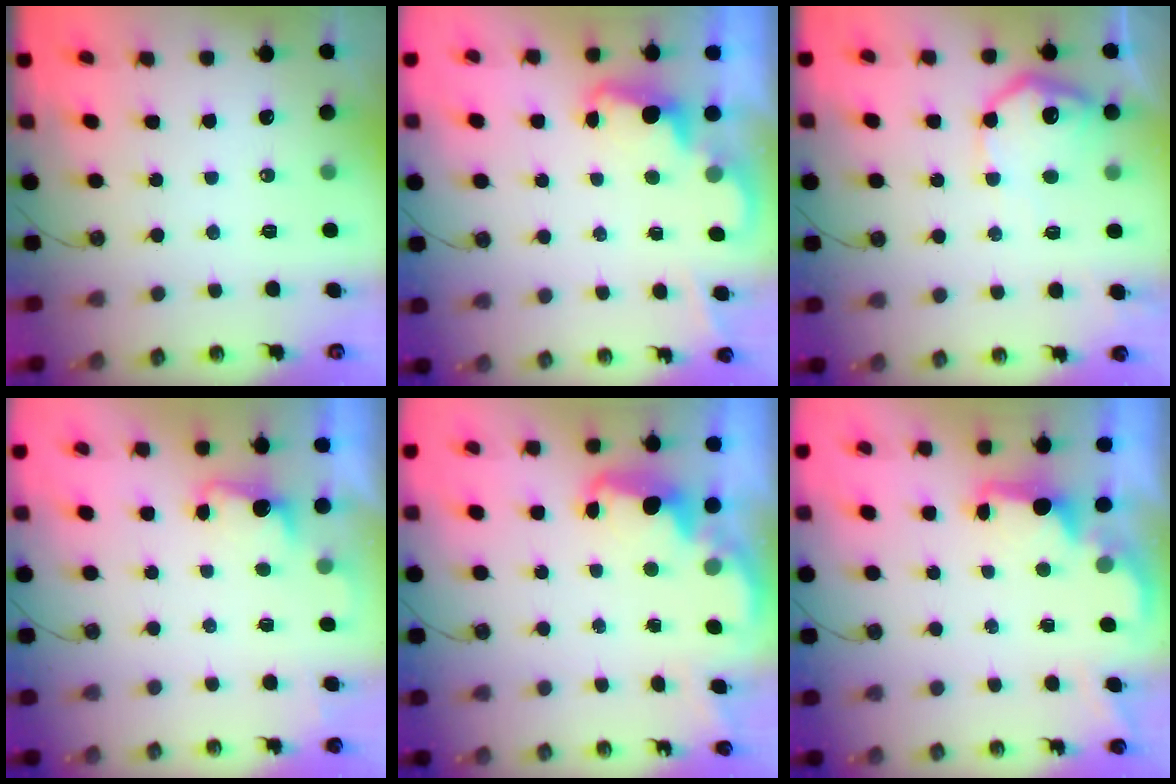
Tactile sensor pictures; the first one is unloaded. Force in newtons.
{"total": 2.4, "press": 2.3, "slide": 0.5}
{"total": 12.7, "press": 12.7, "slide": 0.5}
{"total": 2.6, "press": 2.4, "slide": 1.0}
{"total": 2.6, "press": 2.5, "slide": 0.5}
{"total": 2.1, "press": 1.9, "slide": 0.8}